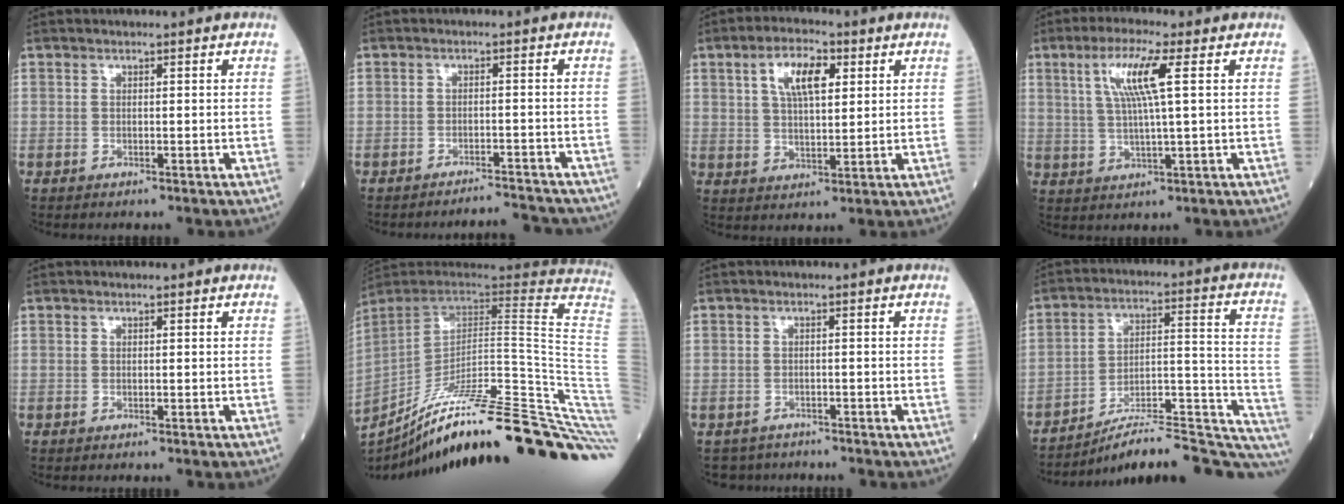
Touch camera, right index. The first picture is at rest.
{"total": 5.5, "force": [-5.5, 0.5, 0.0], "torque": [0.009, 0.008, -0.072]}
{"total": 7.9, "force": [3.1, 3.0, 6.7], "torque": [-0.125, 0.012, 0.056]}
{"total": 7.8, "force": [2.5, 0.0, 7.4], "torque": [-0.147, 0.009, 0.051]}
{"total": 0.0}
{"total": 37.0, "force": [-26.2, -0.3, 26.1], "torque": [-0.238, -0.046, -0.369]}
{"total": 3.3, "force": [-2.8, 1.6, -0.9], "torque": [0.010, 0.001, -0.050]}
{"total": 23.1, "force": [-21.0, 2.5, 9.2], "torque": [-0.060, 0.042, -0.296]}